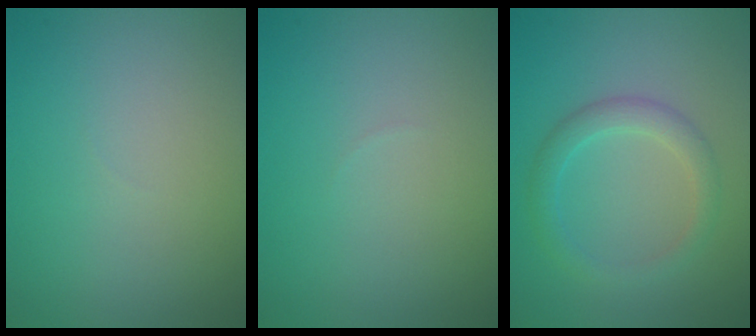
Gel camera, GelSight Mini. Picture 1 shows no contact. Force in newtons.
{"total": 0.0}
{"total": 2.5, "press": 2.4, "slide": 0.2}